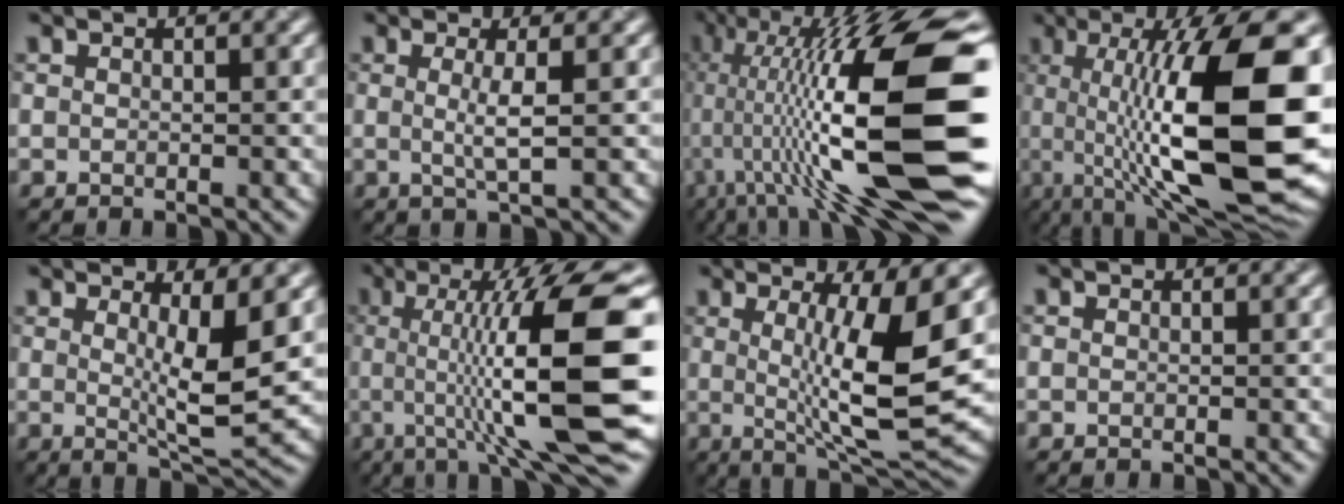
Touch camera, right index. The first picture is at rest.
{"total": 2.4, "force": [0.1, 0.4, 2.4], "torque": [-0.046, -0.004, -0.002]}
{"total": 17.8, "force": [-1.0, 4.6, 17.2], "torque": [-0.301, 0.038, -0.021]}
{"total": 16.6, "force": [-0.1, 4.8, 15.9], "torque": [-0.237, 0.014, -0.002]}
{"total": 6.1, "force": [0.9, 1.1, 5.9], "torque": [-0.087, -0.014, 0.020]}
{"total": 14.0, "force": [-0.4, 2.8, 13.7], "torque": [-0.195, 0.005, -0.011]}
{"total": 10.3, "force": [0.6, 2.2, 10.1], "torque": [-0.148, -0.009, 0.014]}
{"total": 0.0}